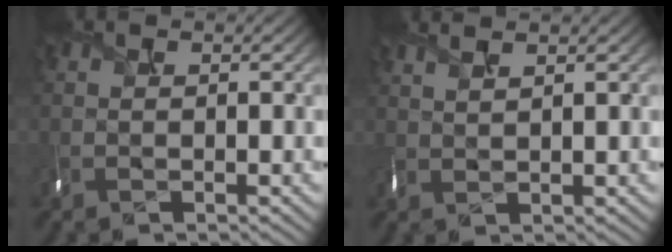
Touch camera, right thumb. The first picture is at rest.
{"total": 2.4, "force": [1.8, 0.7, 1.4], "torque": [-0.017, 0.008, 0.026]}